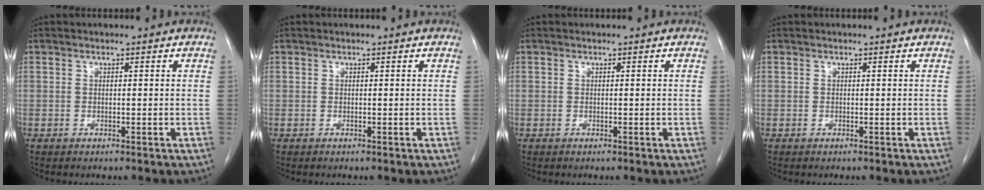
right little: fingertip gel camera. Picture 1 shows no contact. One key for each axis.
{"total": 0.0}
{"total": 0.0}
{"total": 0.0}